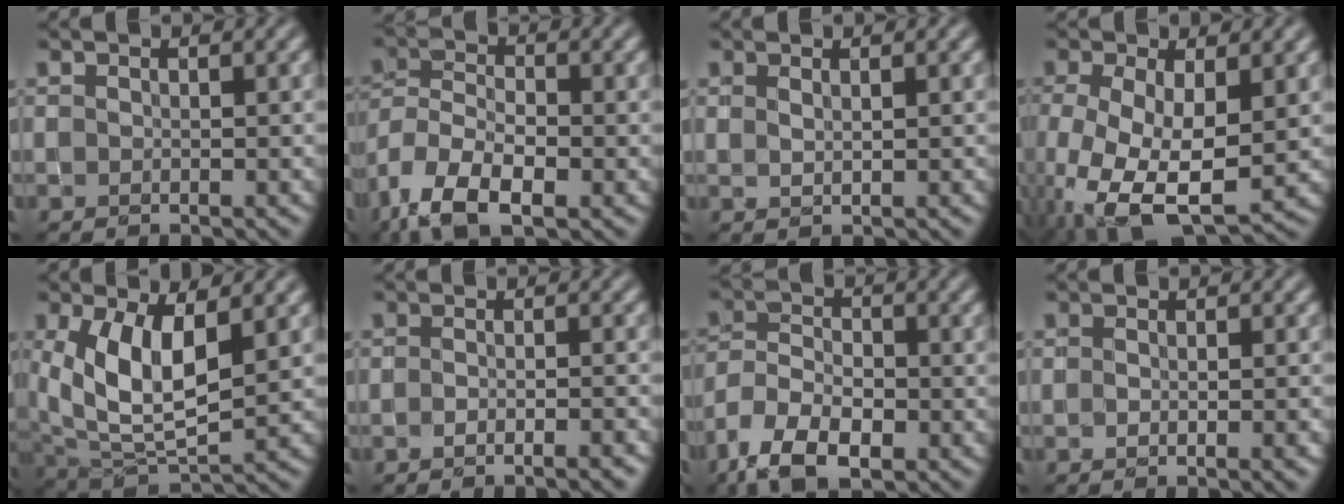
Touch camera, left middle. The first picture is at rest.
{"total": 8.2, "force": [-4.8, 3.8, 5.5], "torque": [-0.117, -0.010, -0.098]}
{"total": 0.8, "force": [0.6, 0.2, 0.5], "torque": [-0.011, 0.000, 0.013]}
{"total": 9.7, "force": [-2.6, 4.7, 8.1], "torque": [-0.176, -0.028, -0.038]}
{"total": 7.3, "force": [1.8, 3.4, 6.2], "torque": [-0.136, -0.013, 0.040]}
{"total": 2.3, "force": [-1.3, 0.6, 1.8], "torque": [-0.016, 0.003, -0.023]}
{"total": 6.5, "force": [-3.8, 3.3, 4.1], "torque": [-0.084, -0.002, -0.079]}
{"total": 1.8, "force": [-0.3, 0.6, 1.6], "torque": [-0.017, -0.007, 0.001]}